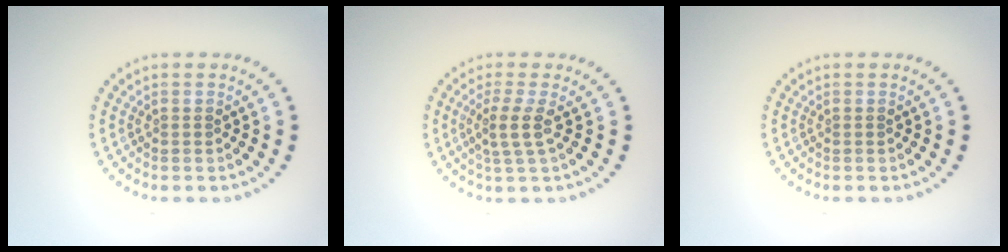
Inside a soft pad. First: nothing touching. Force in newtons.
{"total": 2.3, "press": 1.7, "slide": 1.5}
{"total": 0.0}